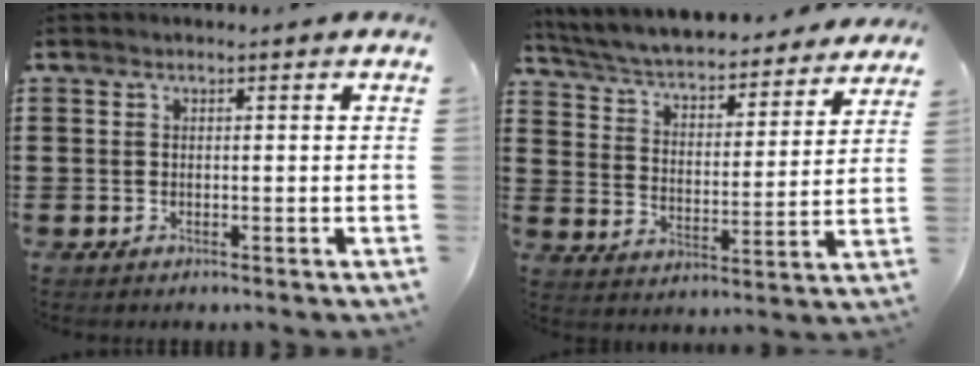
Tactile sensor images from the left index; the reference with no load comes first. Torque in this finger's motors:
{"motor_torque": [1.18, -0.95, 1.05, 0.10]}